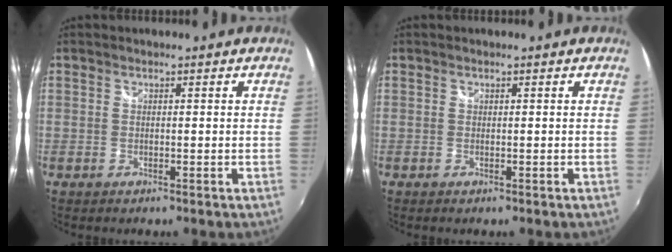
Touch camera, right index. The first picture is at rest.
{"total": 0.0}